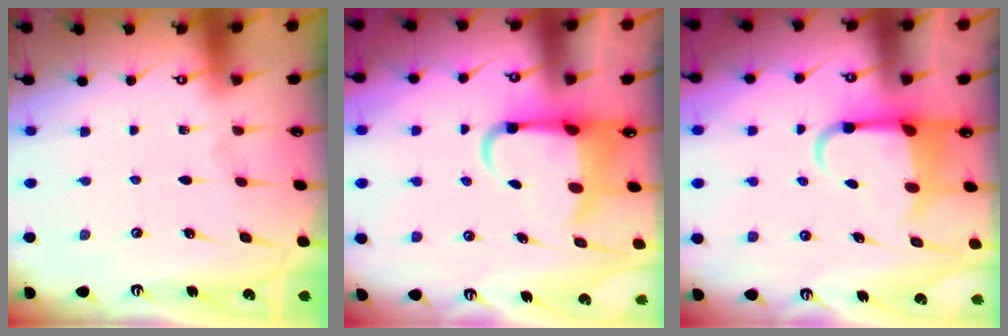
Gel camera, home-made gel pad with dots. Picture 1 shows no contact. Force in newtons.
{"total": 6.1, "press": 5.9, "slide": 1.7}
{"total": 5.9, "press": 5.7, "slide": 1.4}